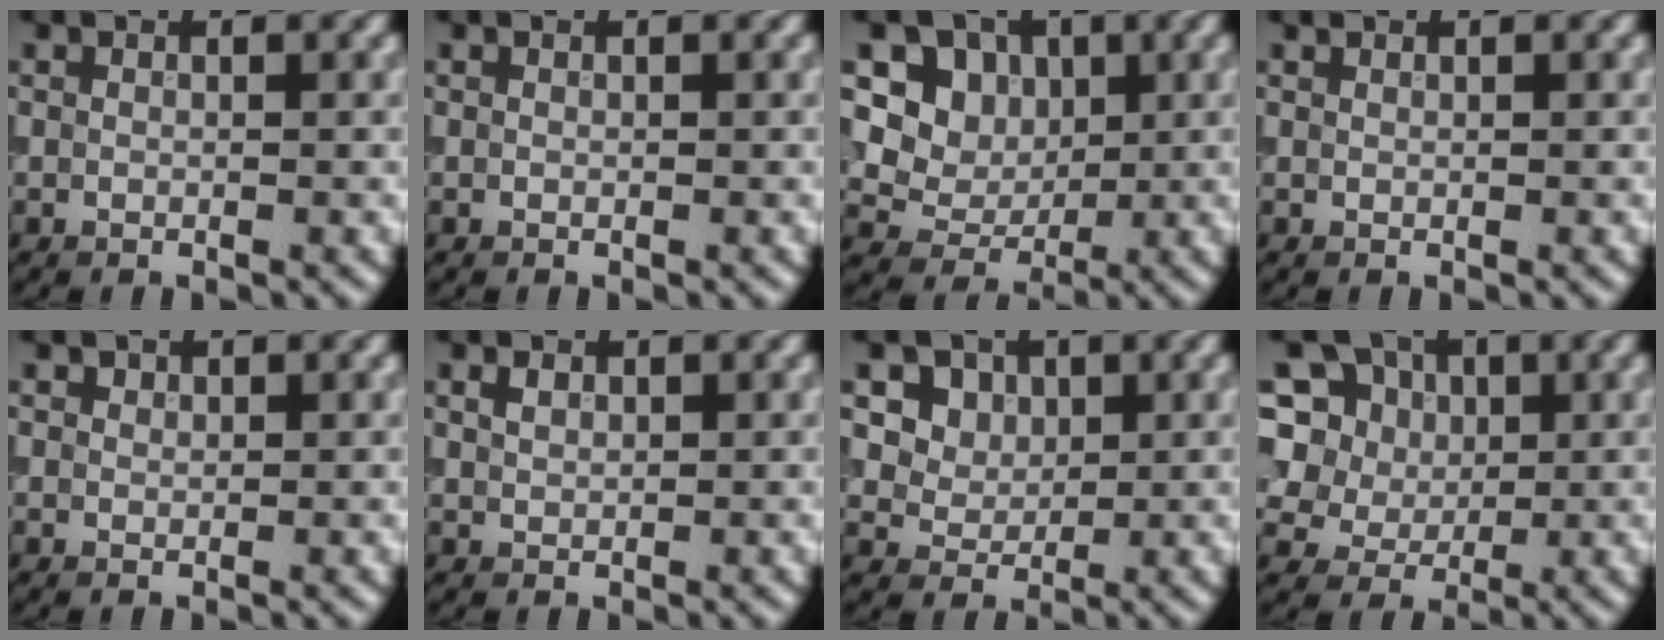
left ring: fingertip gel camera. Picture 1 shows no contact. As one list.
[{"total": 0.0}, {"total": 7.5, "force": [3.1, 6.2, 2.9], "torque": [-0.058, -0.002, 0.049]}, {"total": 0.0}, {"total": 0.6, "force": [0.5, 0.3, -0.1], "torque": [0.000, -0.002, 0.003]}, {"total": 0.8, "force": [0.5, 0.5, 0.3], "torque": [-0.006, 0.003, 0.009]}, {"total": 7.2, "force": [3.8, 5.4, 3.0], "torque": [-0.055, 0.006, 0.056]}, {"total": 10.9, "force": [4.8, 8.5, 5.0], "torque": [-0.109, 0.034, 0.060]}]